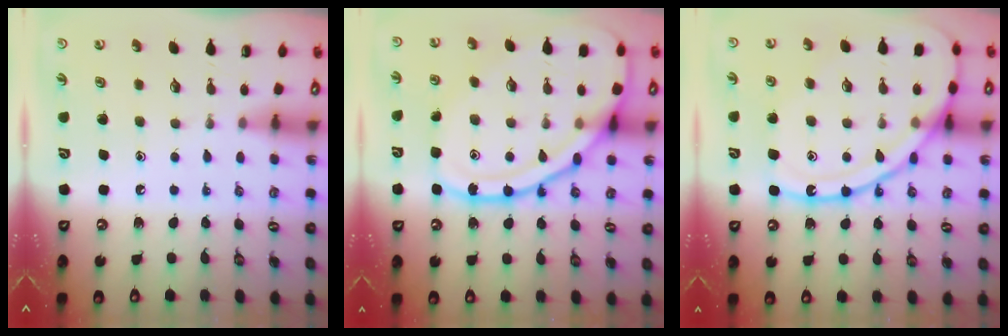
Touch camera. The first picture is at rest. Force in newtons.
{"total": 19.8, "press": 19.8, "slide": 1.8}
{"total": 18.8, "press": 18.7, "slide": 2.0}